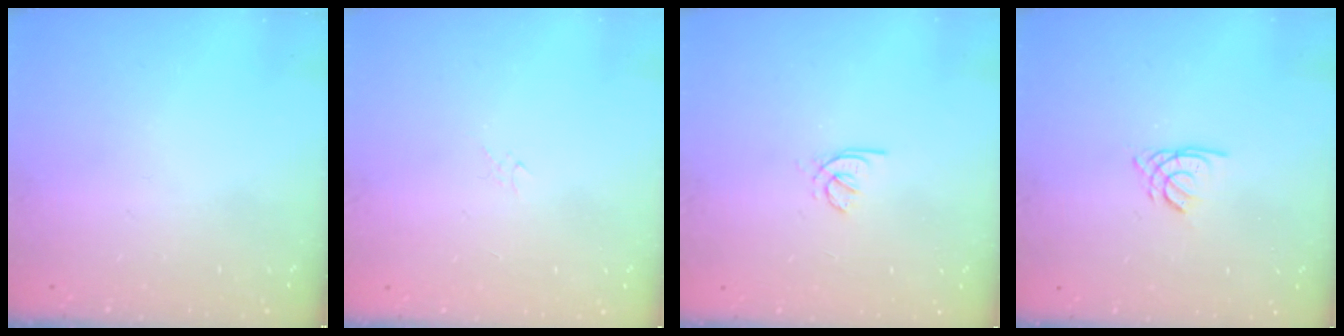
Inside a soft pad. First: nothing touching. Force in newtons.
{"total": 1.3, "press": 1.3, "slide": 0.1}
{"total": 2.1, "press": 2.1, "slide": 0.6}
{"total": 2.2, "press": 2.2, "slide": 0.0}